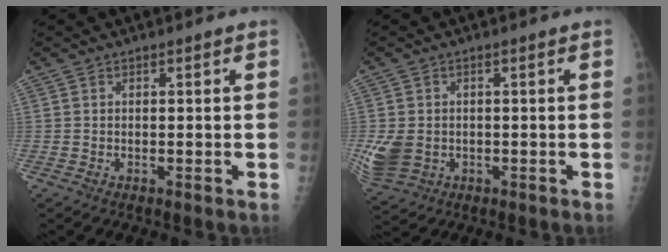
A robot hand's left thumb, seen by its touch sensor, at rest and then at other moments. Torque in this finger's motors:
{"motor_torque": [0.73, 0.73, 0.71, 0.16, 0.11]}